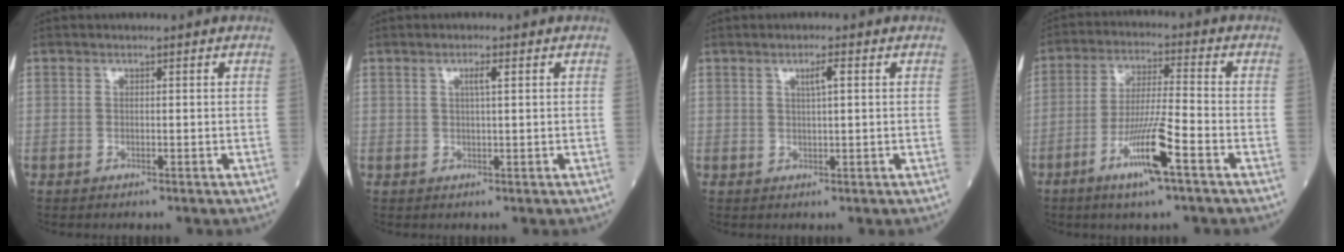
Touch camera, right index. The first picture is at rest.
{"total": 1.9, "force": [0.9, 0.1, 1.7], "torque": [-0.025, 0.000, 0.013]}
{"total": 2.2, "force": [1.0, 0.2, 2.0], "torque": [-0.029, 0.001, 0.016]}
{"total": 10.0, "force": [-4.9, -0.1, 8.7], "torque": [-0.167, -0.012, -0.092]}